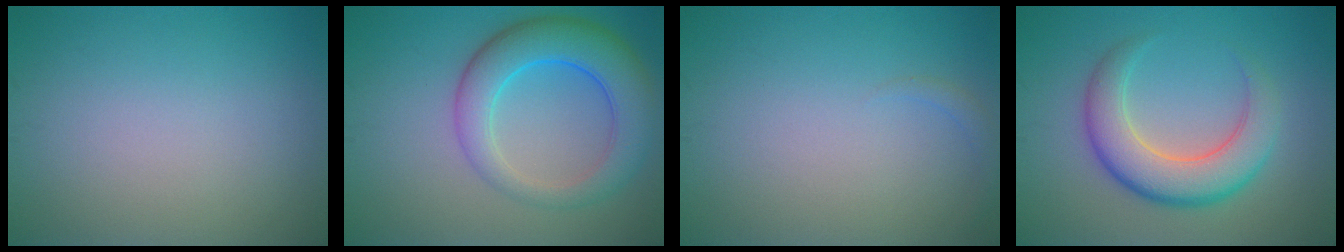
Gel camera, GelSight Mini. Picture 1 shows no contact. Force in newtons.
{"total": 6.9, "press": 6.9, "slide": 0.2}
{"total": 0.8, "press": 0.8, "slide": 0.1}
{"total": 6.2, "press": 6.2, "slide": 0.3}